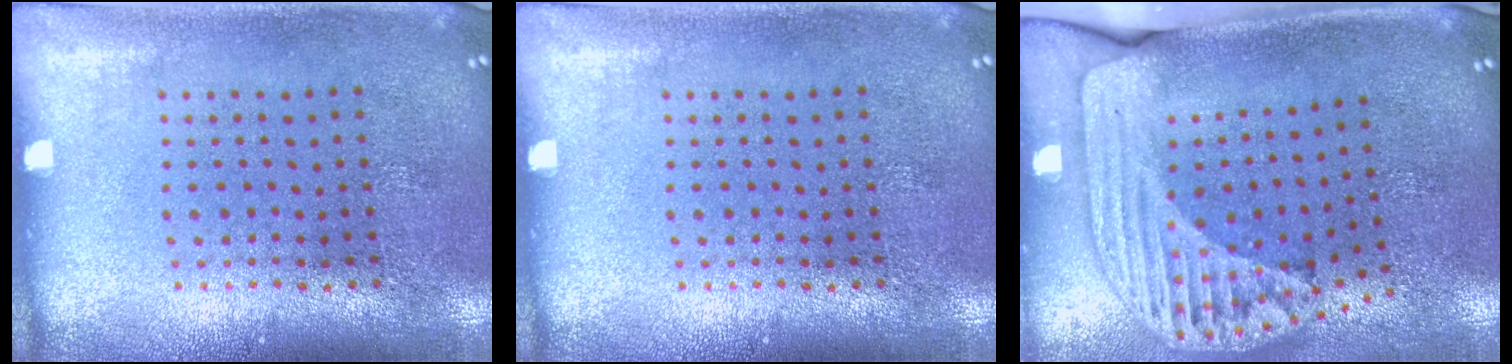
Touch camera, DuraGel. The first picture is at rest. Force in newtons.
{"total": 0.0}
{"total": 2.4, "press": 1.7, "slide": 1.6}